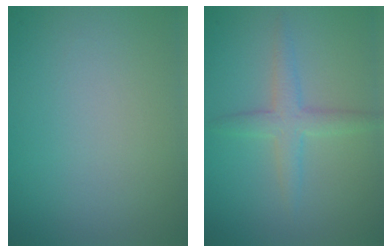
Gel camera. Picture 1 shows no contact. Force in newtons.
{"total": 2.7, "press": 2.7, "slide": 0.0}